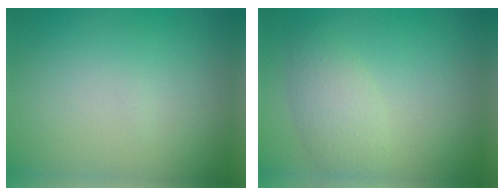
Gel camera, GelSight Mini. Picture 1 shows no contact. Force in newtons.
{"total": 3.1, "press": 3.1, "slide": 0.1}